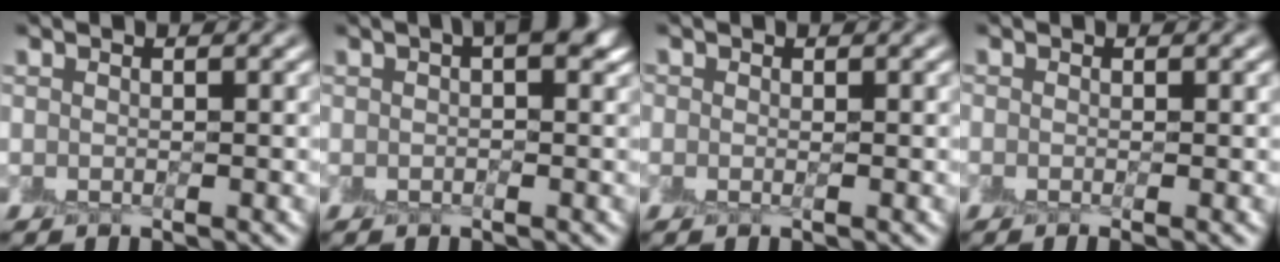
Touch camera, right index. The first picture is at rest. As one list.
[{"total": 4.1, "force": [1.7, 1.7, 3.2], "torque": [-0.038, 0.011, 0.020]}, {"total": 0.9, "force": [-0.1, 0.8, 0.5], "torque": [-0.006, -0.002, -0.001]}, {"total": 0.9, "force": [-0.4, 0.1, 0.8], "torque": [-0.010, -0.010, -0.011]}]